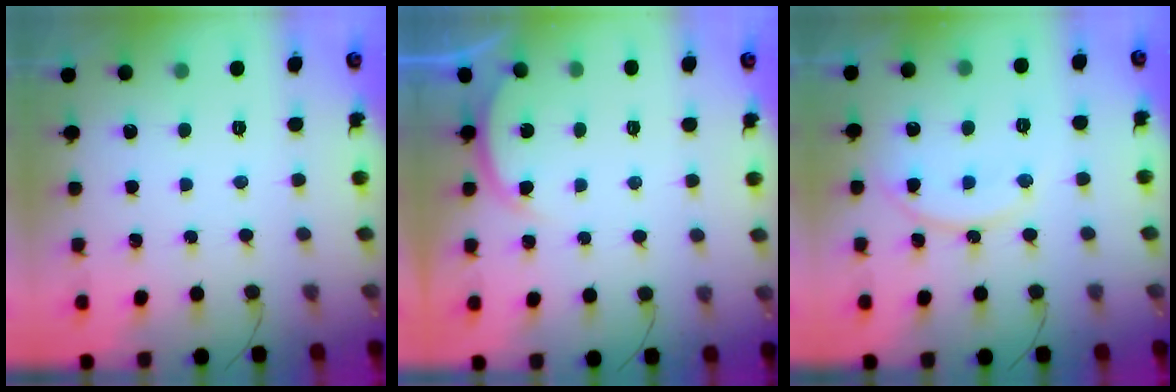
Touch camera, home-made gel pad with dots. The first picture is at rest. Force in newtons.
{"total": 3.3, "press": 3.3, "slide": 0.4}
{"total": 14.1, "press": 14.1, "slide": 1.1}